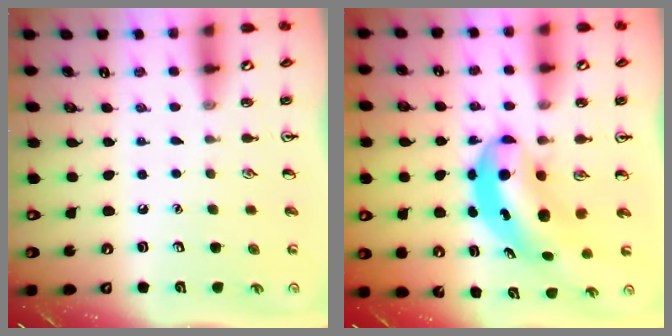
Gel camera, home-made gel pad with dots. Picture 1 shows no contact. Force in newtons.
{"total": 7.0, "press": 6.7, "slide": 1.8}